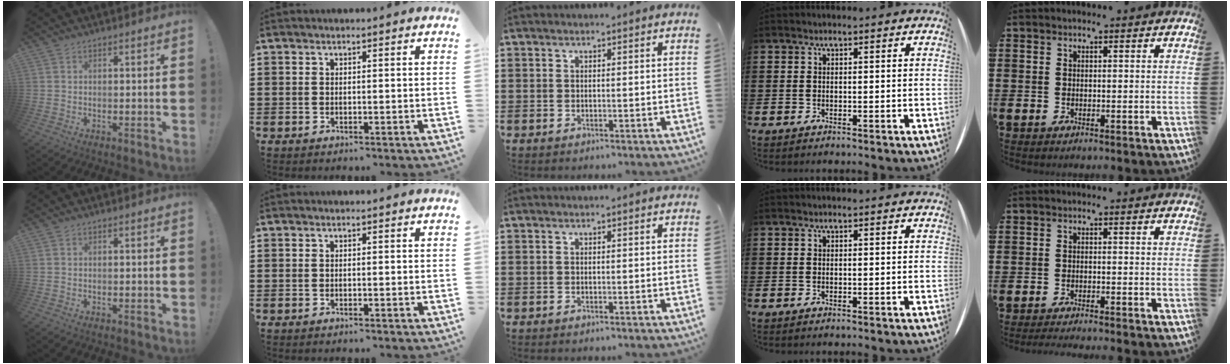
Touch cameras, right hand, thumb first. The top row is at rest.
{"little": {"total": 1.0, "force": [-1.0, -0.2, 0.3], "torque": [-0.003, -0.001, -0.019]}}